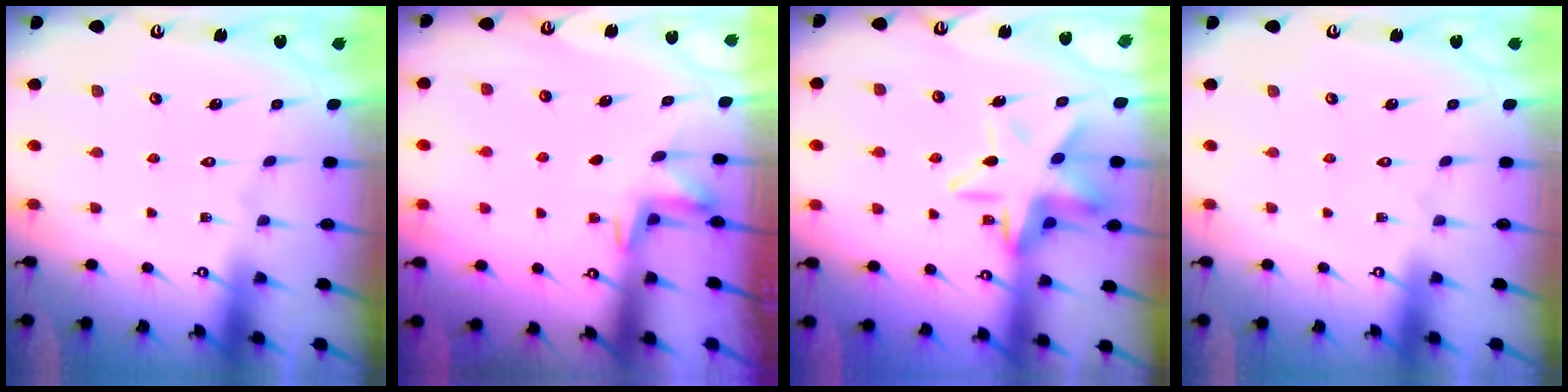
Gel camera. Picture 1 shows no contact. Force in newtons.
{"total": 2.3, "press": 2.2, "slide": 0.4}
{"total": 13.9, "press": 13.8, "slide": 1.6}
{"total": 0.0}